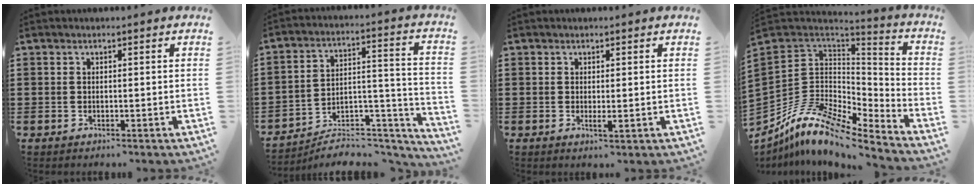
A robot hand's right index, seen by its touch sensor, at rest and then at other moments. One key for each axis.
{"total": 6.2, "fx": -5.6, "fy": 2.1, "fz": 1.8, "tx": -0.024, "ty": 0.011, "tz": -0.107}
{"total": 1.3, "fx": 0.0, "fy": 0.2, "fz": 1.3, "tx": -0.025, "ty": -0.003, "tz": 0.001}
{"total": 10.7, "fx": -7.4, "fy": 5.0, "fz": 5.9, "tx": -0.151, "ty": -0.002, "tz": -0.151}